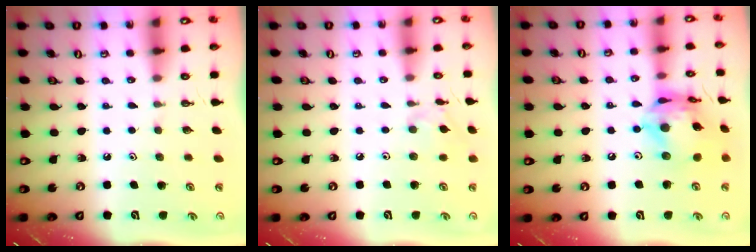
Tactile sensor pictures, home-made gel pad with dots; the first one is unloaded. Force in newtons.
{"total": 4.5, "press": 4.5, "slide": 0.4}
{"total": 15.7, "press": 15.6, "slide": 1.5}